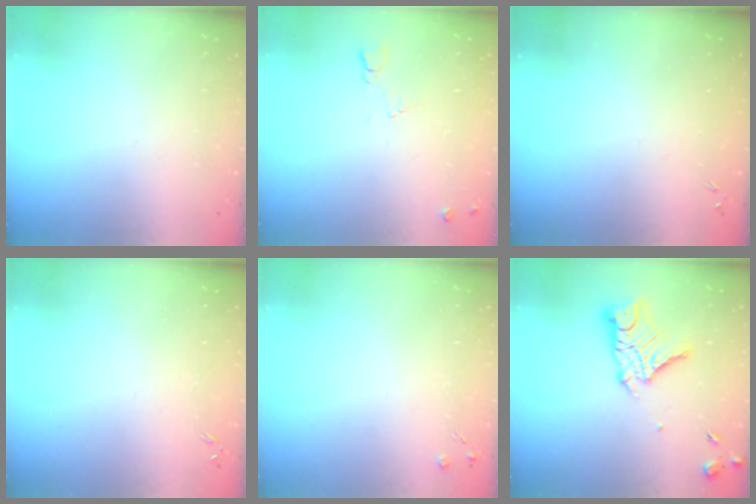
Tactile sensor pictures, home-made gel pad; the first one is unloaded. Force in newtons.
{"total": 6.1, "press": 6.0, "slide": 0.9}
{"total": 0.0}
{"total": 0.0}
{"total": 2.5, "press": 2.5, "slide": 0.5}
{"total": 12.5, "press": 12.5, "slide": 1.1}